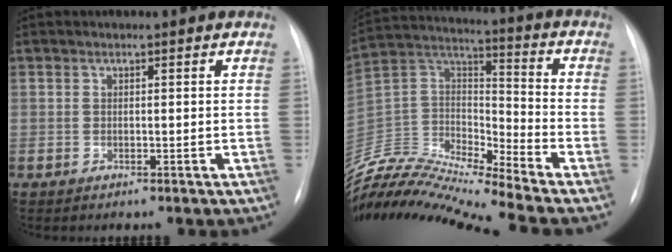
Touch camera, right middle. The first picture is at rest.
{"total": 19.5, "force": [-18.4, -0.5, 6.3], "torque": [-0.125, 0.032, -0.340]}